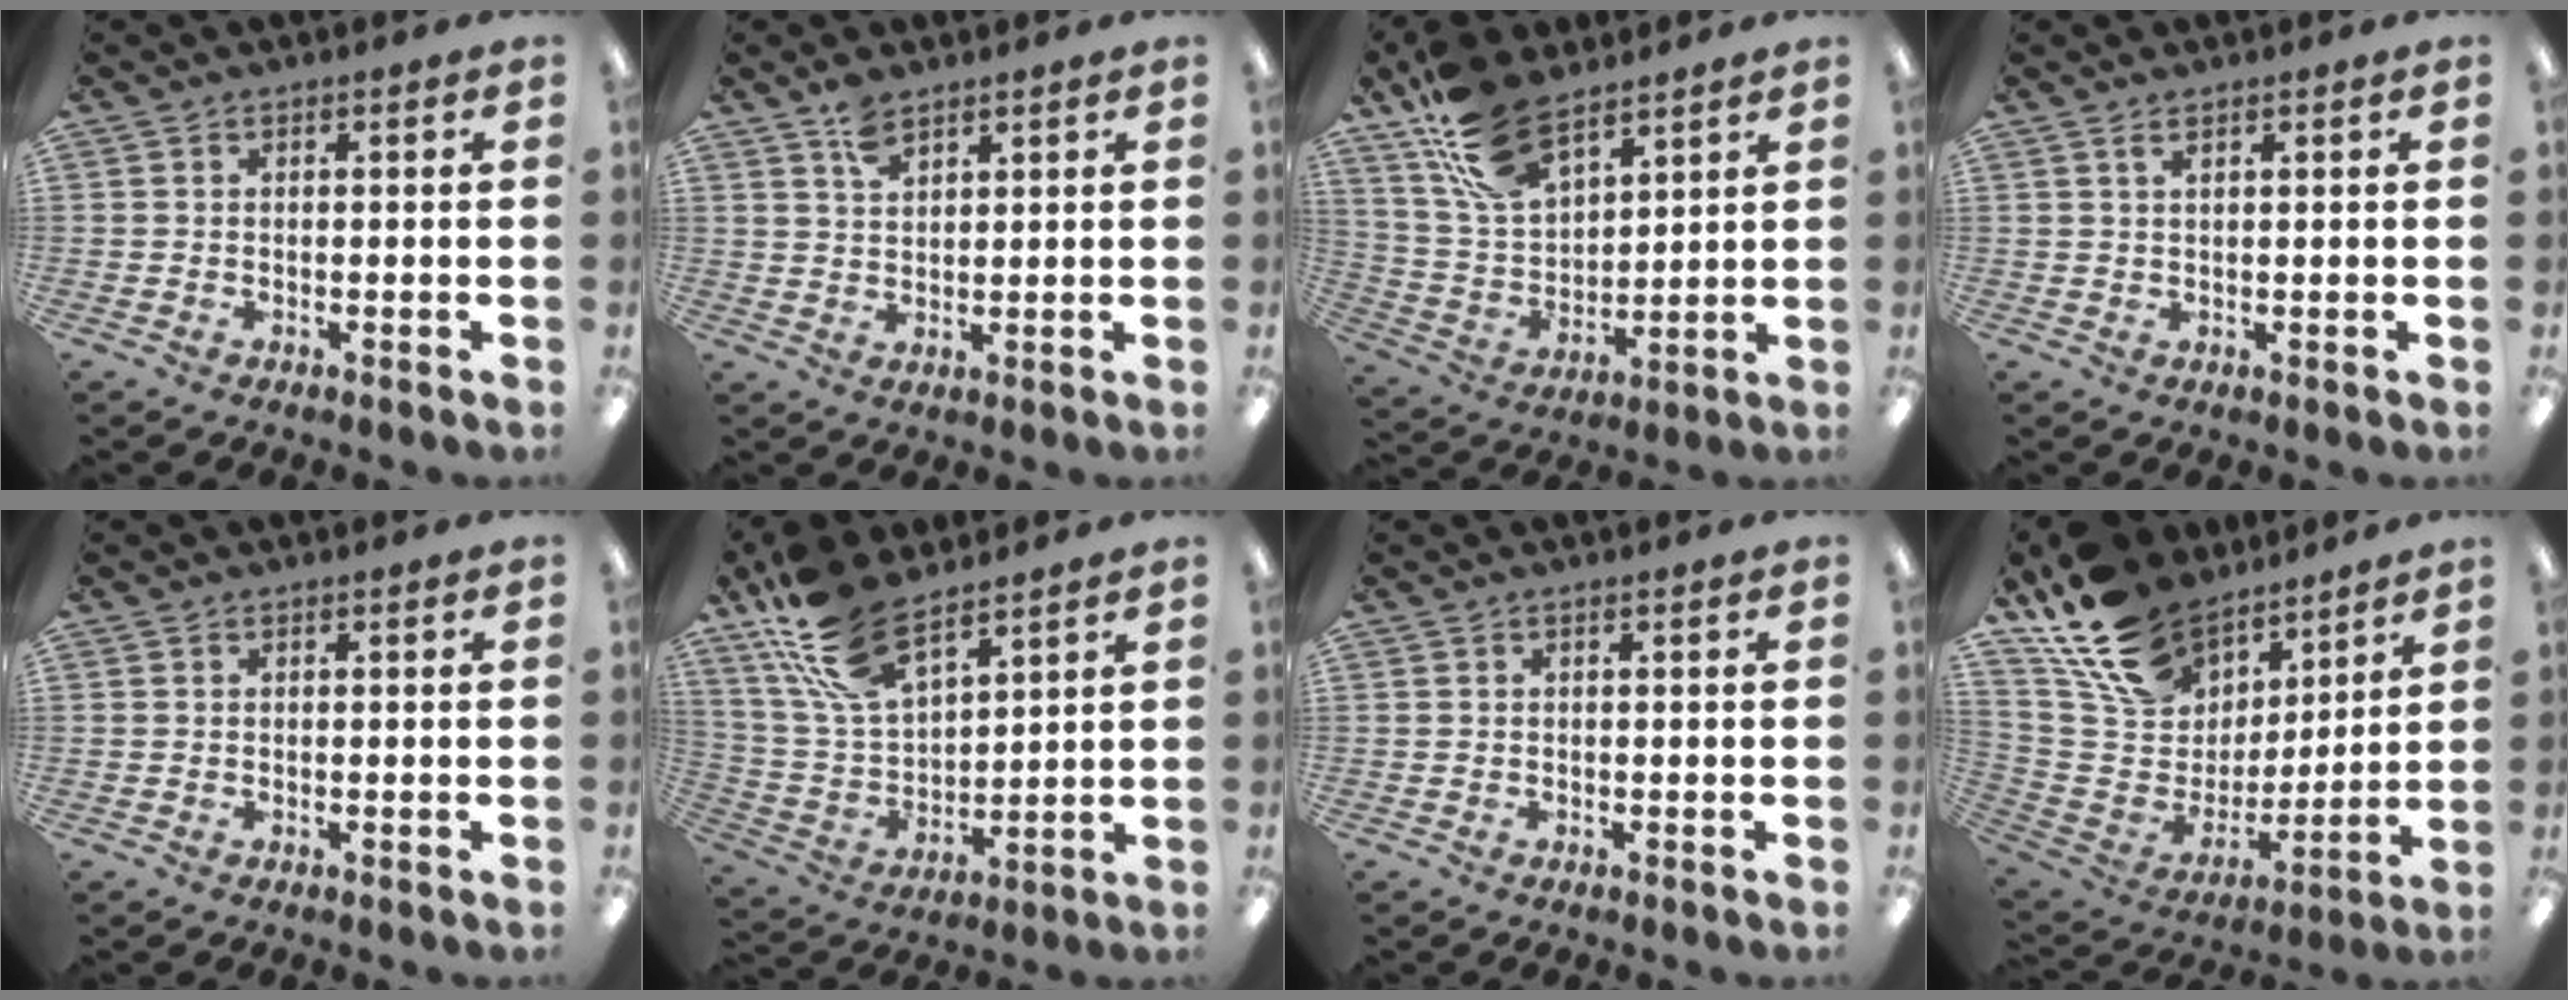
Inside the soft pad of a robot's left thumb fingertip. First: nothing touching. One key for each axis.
{"total": 4.7, "fx": 3.5, "fy": 2.1, "fz": 2.3, "tx": -0.038, "ty": -0.014, "tz": 0.063}
{"total": 16.7, "fx": 11.4, "fy": 8.5, "fz": 8.7, "tx": -0.178, "ty": -0.042, "tz": 0.216}
{"total": 1.5, "fx": 1.2, "fy": 0.4, "fz": 0.9, "tx": -0.020, "ty": 0.001, "tz": 0.021}
{"total": 0.0}
{"total": 17.1, "fx": 11.8, "fy": 7.9, "fz": 9.6, "tx": -0.216, "ty": -0.040, "tz": 0.220}
{"total": 0.0}
{"total": 20.2, "fx": 14.2, "fy": 12.0, "fz": 8.0, "tx": -0.165, "ty": -0.080, "tz": 0.268}